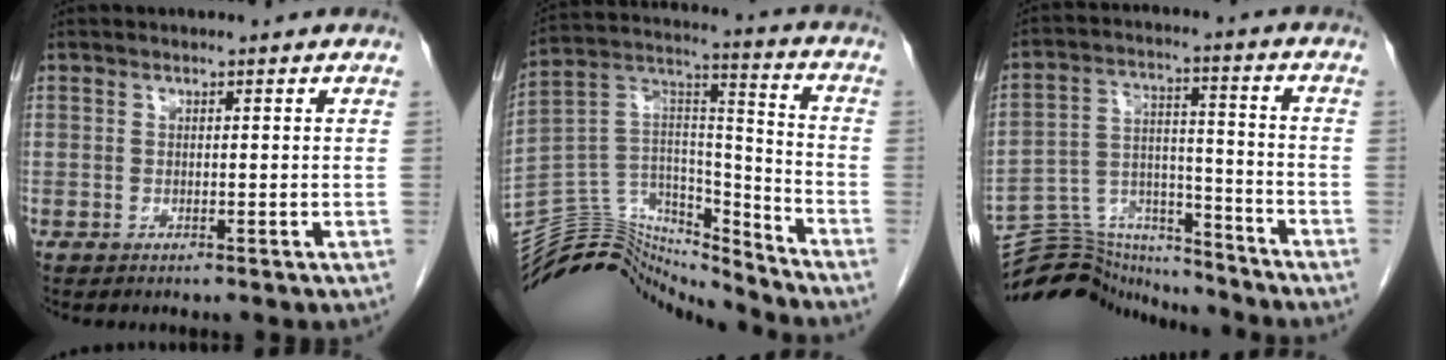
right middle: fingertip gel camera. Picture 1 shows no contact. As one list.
[{"total": 16.2, "force": [-15.8, 3.5, 1.1], "torque": [-0.012, 0.087, -0.275]}, {"total": 14.2, "force": [-14.1, 2.0, 0.7], "torque": [-0.013, 0.047, -0.234]}]